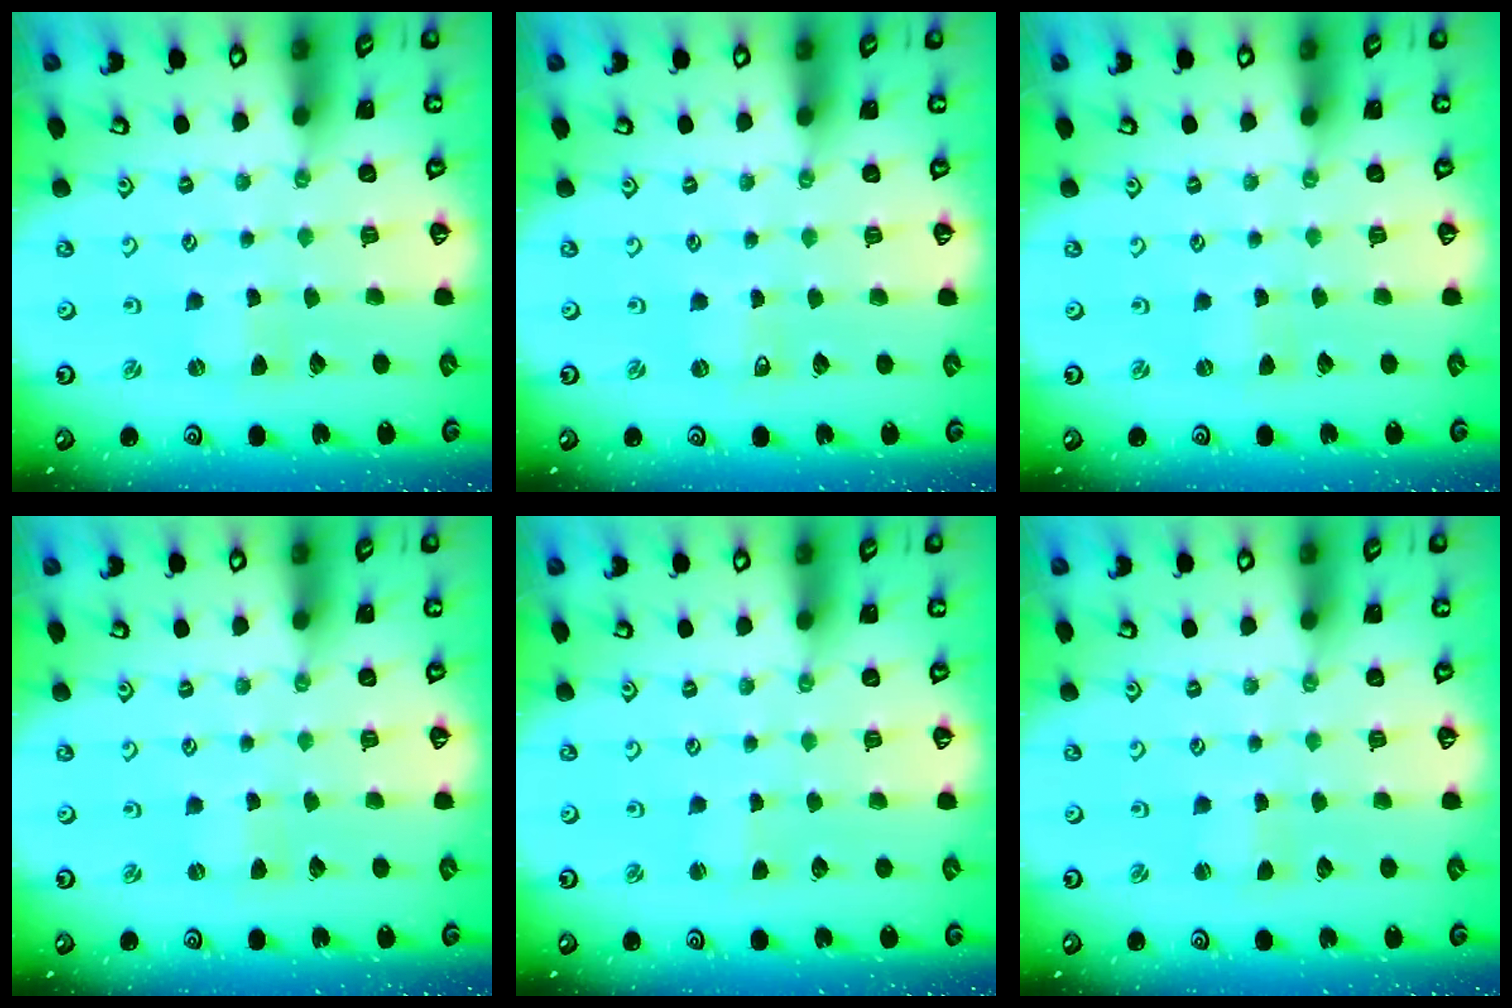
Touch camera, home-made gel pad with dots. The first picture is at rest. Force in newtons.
{"total": 0.6, "press": 0.6, "slide": 0.0}
{"total": 0.0}
{"total": 0.0}
{"total": 1.6, "press": 1.6, "slide": 0.3}
{"total": 0.8, "press": 0.8, "slide": 0.0}